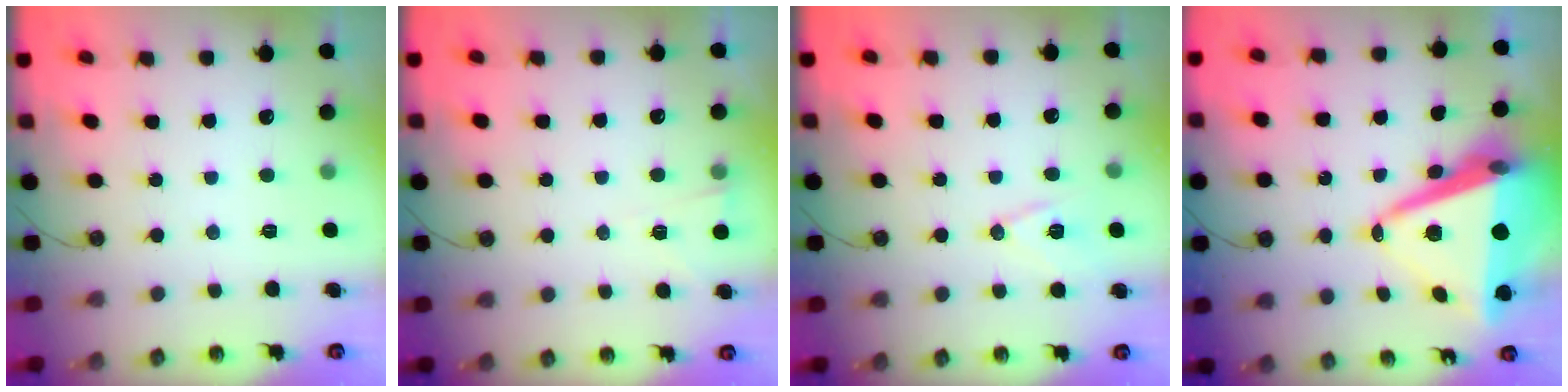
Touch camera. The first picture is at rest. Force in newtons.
{"total": 2.7, "press": 2.1, "slide": 1.6}
{"total": 10.3, "press": 9.7, "slide": 3.4}
{"total": 16.6, "press": 16.1, "slide": 4.1}